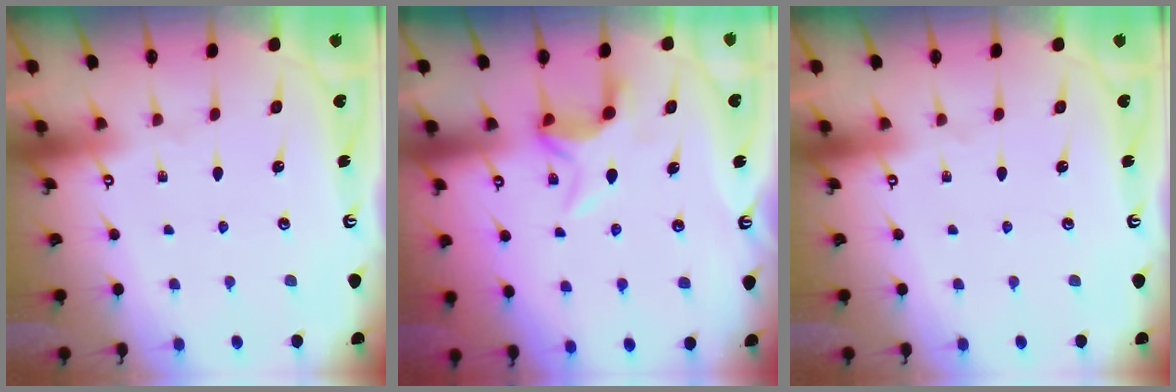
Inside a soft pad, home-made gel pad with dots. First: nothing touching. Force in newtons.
{"total": 6.5, "press": 6.4, "slide": 1.0}
{"total": 0.0}